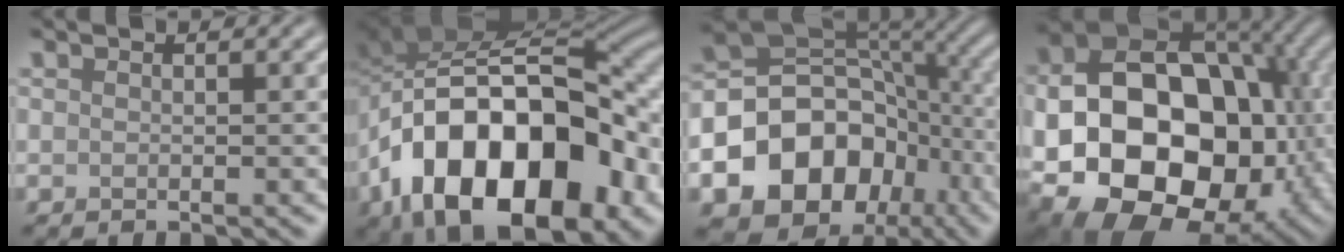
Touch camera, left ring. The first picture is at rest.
{"total": 17.4, "force": [-6.6, 10.3, 12.3], "torque": [-0.178, 0.002, -0.110]}
{"total": 14.7, "force": [-5.8, 11.4, 7.3], "torque": [-0.142, -0.011, -0.095]}
{"total": 21.9, "force": [-3.3, 16.6, 14.0], "torque": [-0.237, -0.037, -0.055]}